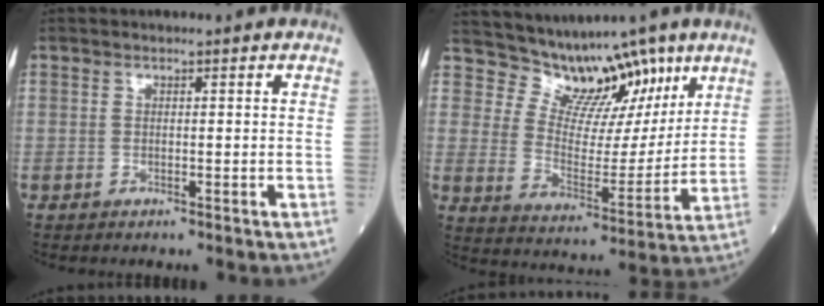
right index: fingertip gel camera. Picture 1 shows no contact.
{"total": 11.1, "force": [9.2, 5.2, 3.6], "torque": [-0.053, 0.001, 0.159]}